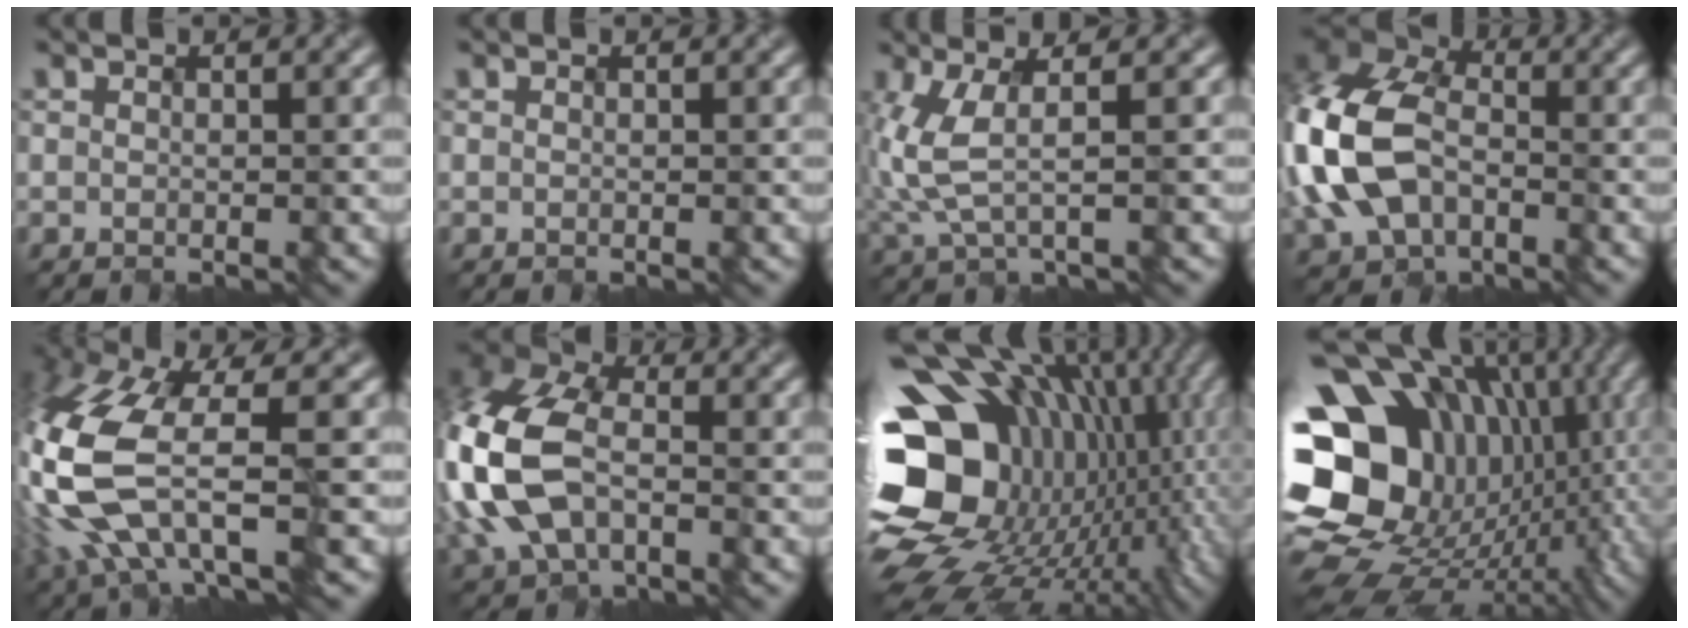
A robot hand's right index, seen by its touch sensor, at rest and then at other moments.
{"total": 0.0}
{"total": 4.6, "force": [0.0, 1.9, 4.2], "torque": [-0.117, -0.001, 0.005]}
{"total": 13.7, "force": [-1.7, 9.4, 9.8], "torque": [-0.246, -0.004, -0.054]}
{"total": 11.2, "force": [-1.9, 5.2, 9.8], "torque": [-0.224, -0.017, -0.038]}
{"total": 12.5, "force": [-1.2, 8.2, 9.4], "torque": [-0.242, -0.004, -0.035]}
{"total": 20.5, "force": [-2.2, 15.6, 13.1], "torque": [-0.274, -0.017, -0.017]}
{"total": 18.3, "force": [0.4, 15.1, 10.4], "torque": [-0.180, 0.012, 0.015]}